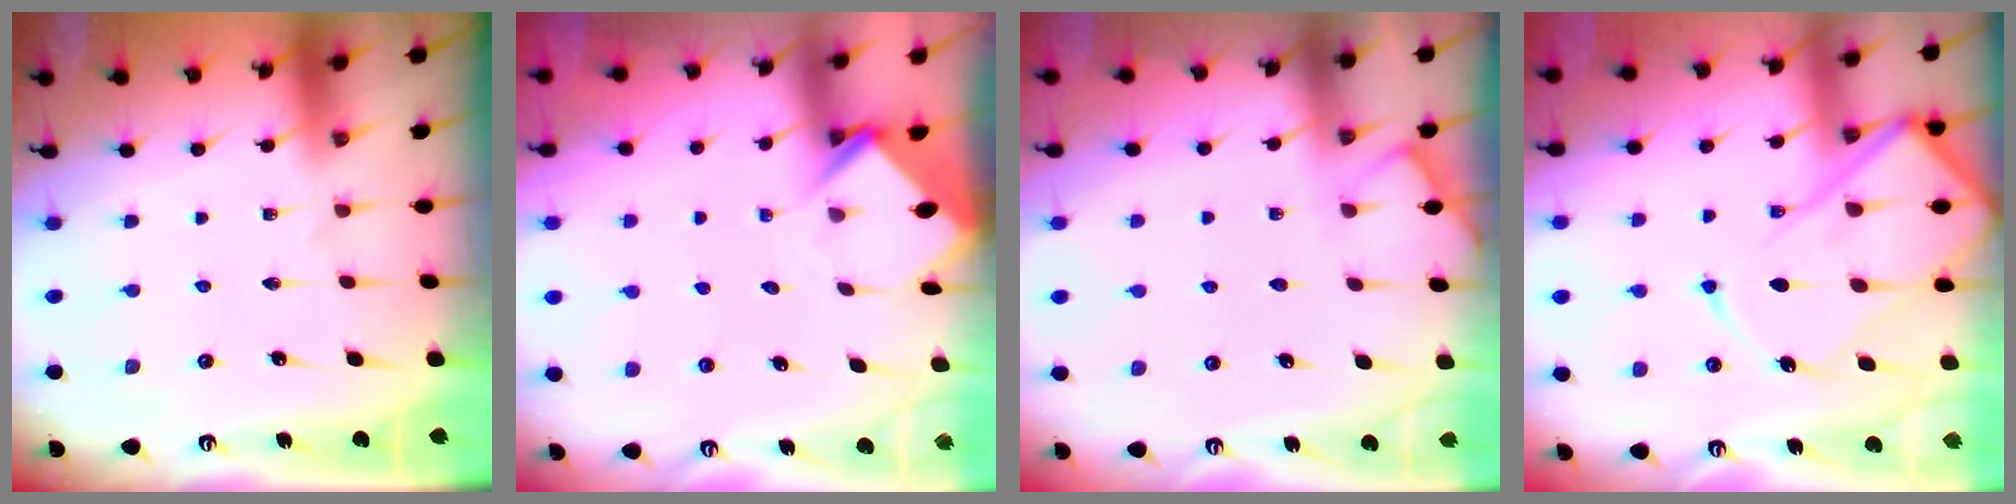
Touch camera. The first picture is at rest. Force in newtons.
{"total": 3.8, "press": 3.8, "slide": 0.2}
{"total": 3.6, "press": 3.6, "slide": 0.6}
{"total": 15.4, "press": 15.3, "slide": 1.5}